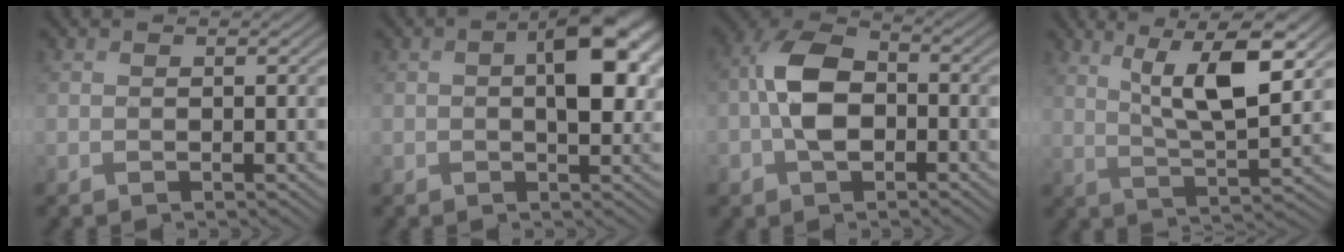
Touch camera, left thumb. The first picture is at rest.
{"total": 7.0, "force": [1.2, 3.5, 6.0], "torque": [-0.086, 0.005, 0.018]}
{"total": 7.9, "force": [-1.5, 4.8, 6.1], "torque": [-0.125, 0.014, -0.041]}
{"total": 10.4, "force": [4.3, 2.9, 9.0], "torque": [-0.164, 0.001, 0.076]}